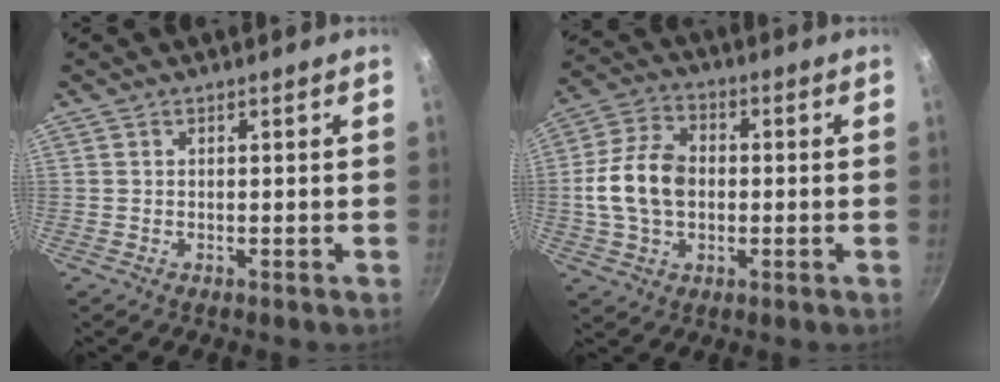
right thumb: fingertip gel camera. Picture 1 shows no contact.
{"total": 12.1, "force": [-0.4, 8.6, 8.6], "torque": [-0.150, 0.023, -0.015]}